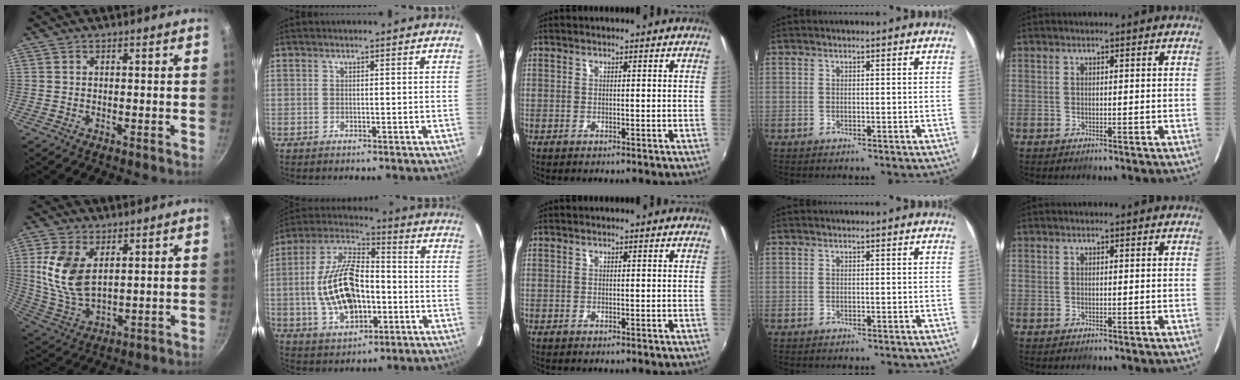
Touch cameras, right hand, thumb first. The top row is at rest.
{"thumb": {"total": 12.6, "force": [3.4, 7.3, 9.6], "torque": [-0.191, -0.020, 0.078]}, "index": {"total": 17.9, "force": [-2.8, 9.6, 14.9], "torque": [-0.310, 0.010, -0.040]}}